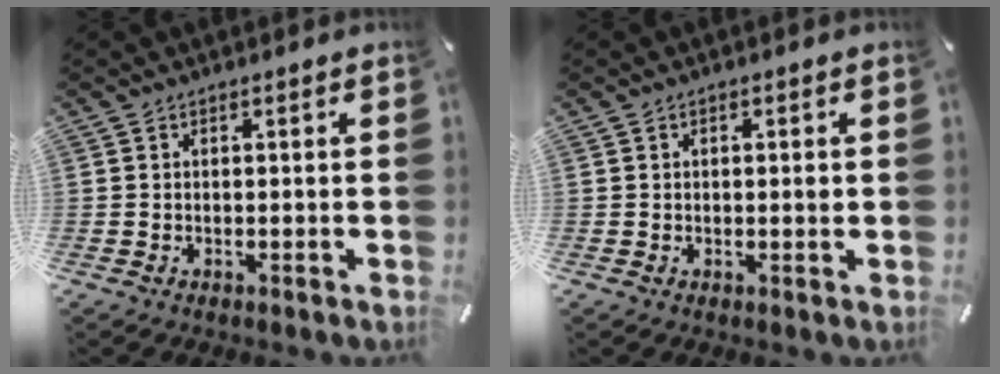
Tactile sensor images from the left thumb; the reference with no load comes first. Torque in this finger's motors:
{"motor_torque": [-0.05, -0.24, -0.17, 0.22, -0.01]}